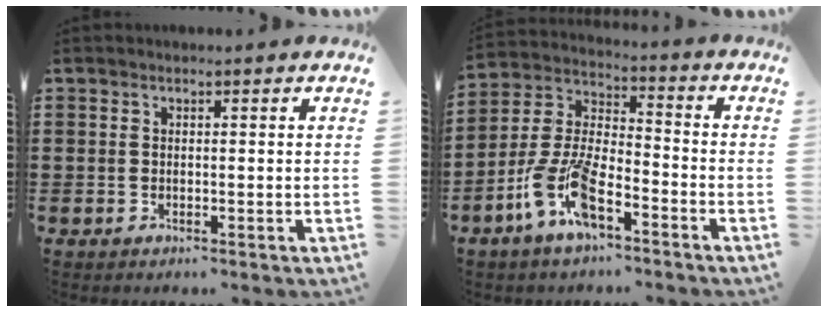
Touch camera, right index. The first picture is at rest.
{"total": 10.2, "force": [-6.1, 3.6, 7.3], "torque": [-0.188, -0.008, -0.124]}